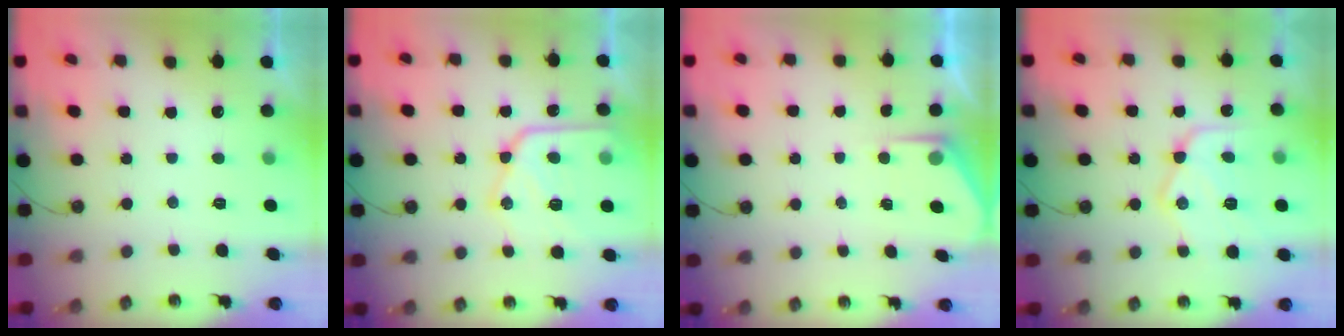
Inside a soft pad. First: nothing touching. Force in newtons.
{"total": 16.6, "press": 16.5, "slide": 1.6}
{"total": 2.5, "press": 2.5, "slide": 0.4}
{"total": 16.7, "press": 16.6, "slide": 1.4}